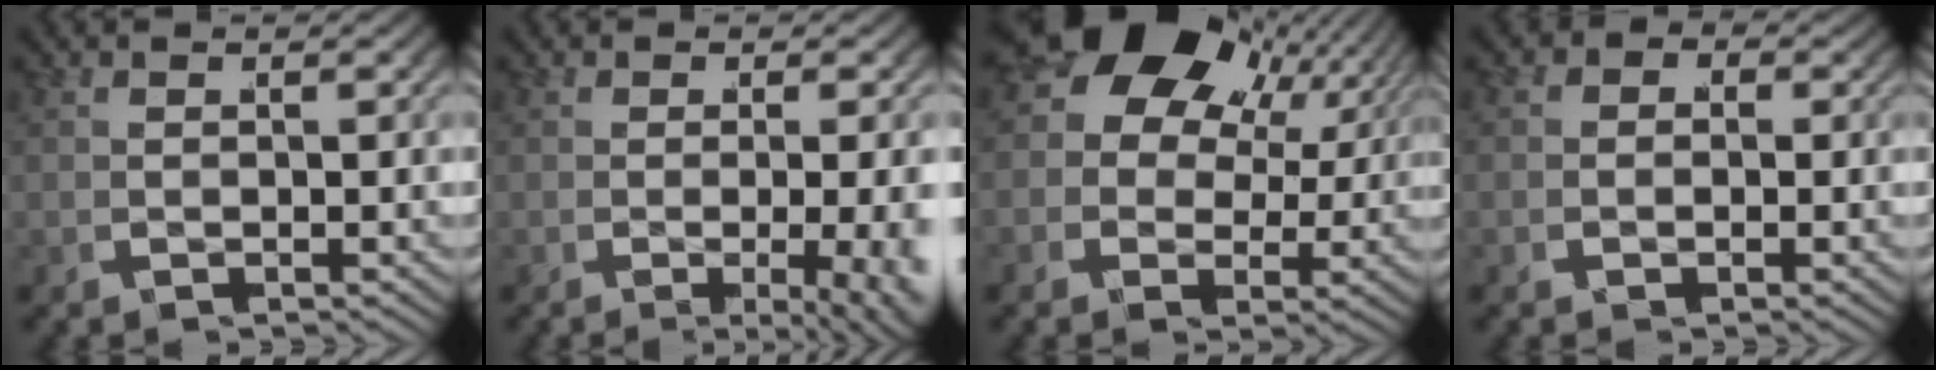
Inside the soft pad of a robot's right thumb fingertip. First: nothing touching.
{"total": 5.6, "force": [-1.6, 1.7, 5.1], "torque": [-0.075, -0.012, -0.022]}
{"total": 11.8, "force": [3.6, 8.4, 7.5], "torque": [-0.139, 0.019, 0.035]}
{"total": 1.7, "force": [-0.8, 1.5, -0.1], "torque": [-0.010, -0.004, -0.021]}